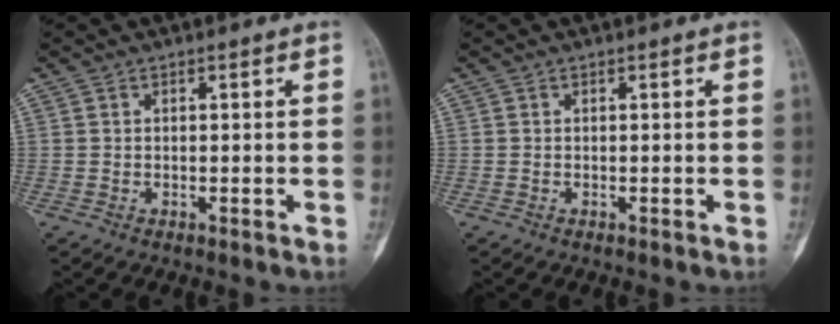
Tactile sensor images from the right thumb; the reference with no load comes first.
{"total": 0.0}